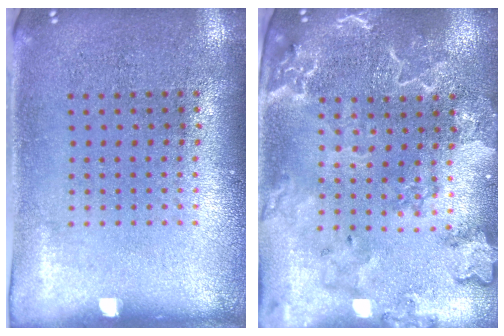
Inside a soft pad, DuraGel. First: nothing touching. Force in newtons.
{"total": 2.6, "press": 2.5, "slide": 0.9}